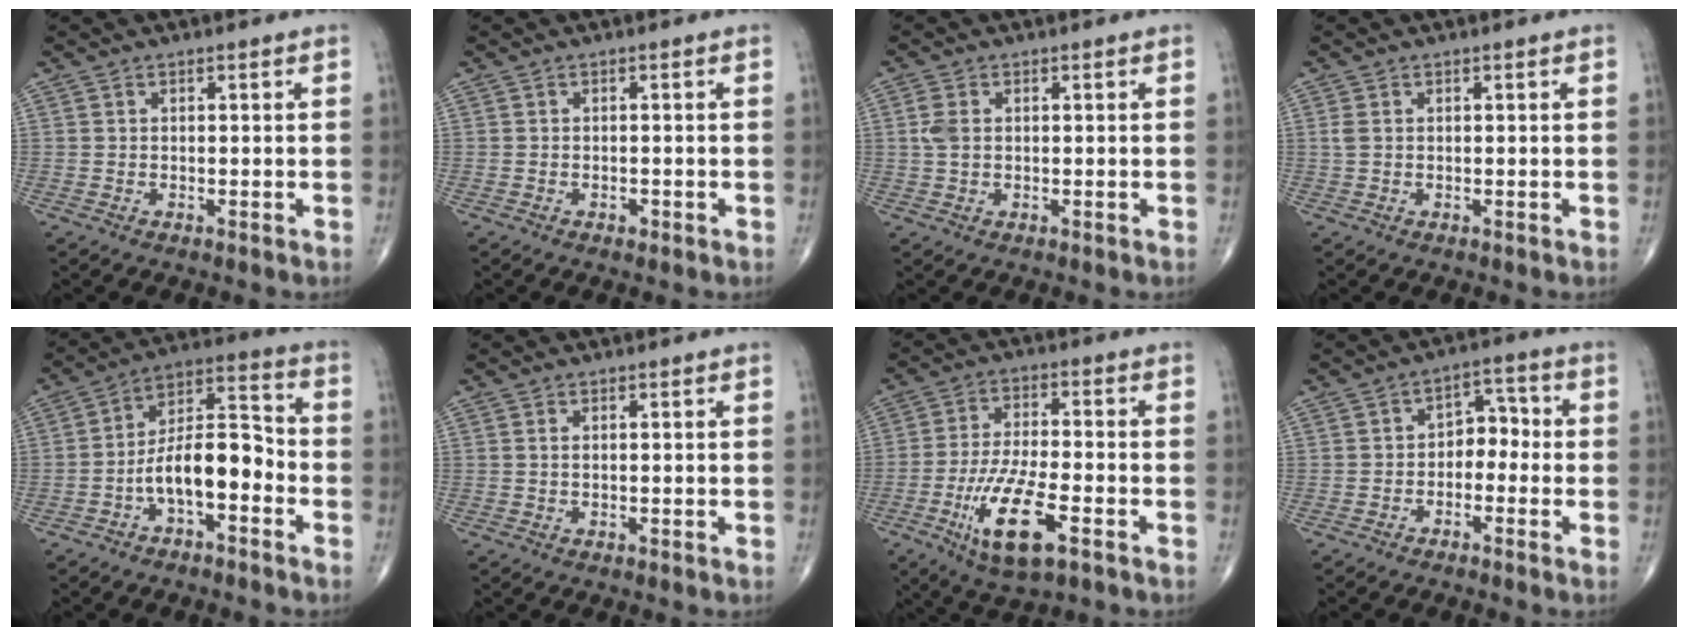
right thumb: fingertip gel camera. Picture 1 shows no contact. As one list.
[{"total": 0.8, "force": [-0.5, 0.5, 0.5], "torque": [-0.005, 0.001, -0.008]}, {"total": 2.8, "force": [0.4, 1.8, 2.2], "torque": [-0.055, 0.003, 0.008]}, {"total": 1.3, "force": [0.2, 0.8, 0.9], "torque": [-0.030, 0.005, 0.005]}, {"total": 11.8, "force": [-4.0, 5.3, 9.8], "torque": [-0.151, 0.056, -0.076]}, {"total": 0.7, "force": [0.2, 0.3, 0.6], "torque": [-0.017, 0.003, 0.006]}, {"total": 13.1, "force": [-5.4, 4.3, 11.2], "torque": [-0.216, 0.010, -0.092]}, {"total": 5.3, "force": [-1.3, 3.7, 3.5], "torque": [-0.026, 0.033, -0.034]}]